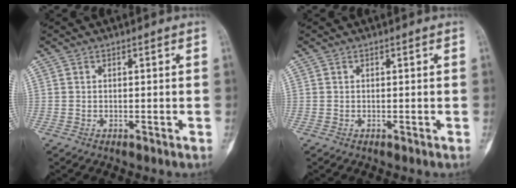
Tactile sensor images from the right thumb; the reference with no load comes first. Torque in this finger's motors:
{"motor_torque": [-0.08, 0.11, -0.09, 0.07, 0.00]}